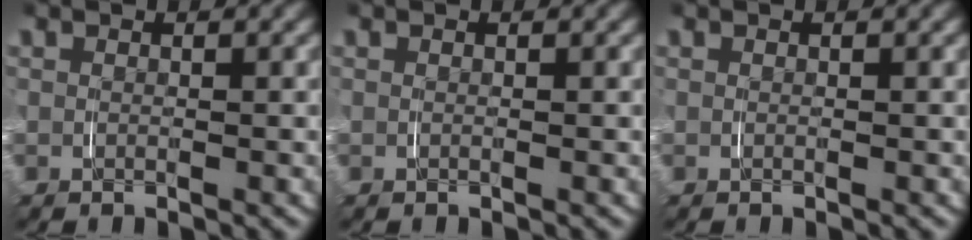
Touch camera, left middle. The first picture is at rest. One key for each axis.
{"total": 0.0}
{"total": 0.0}